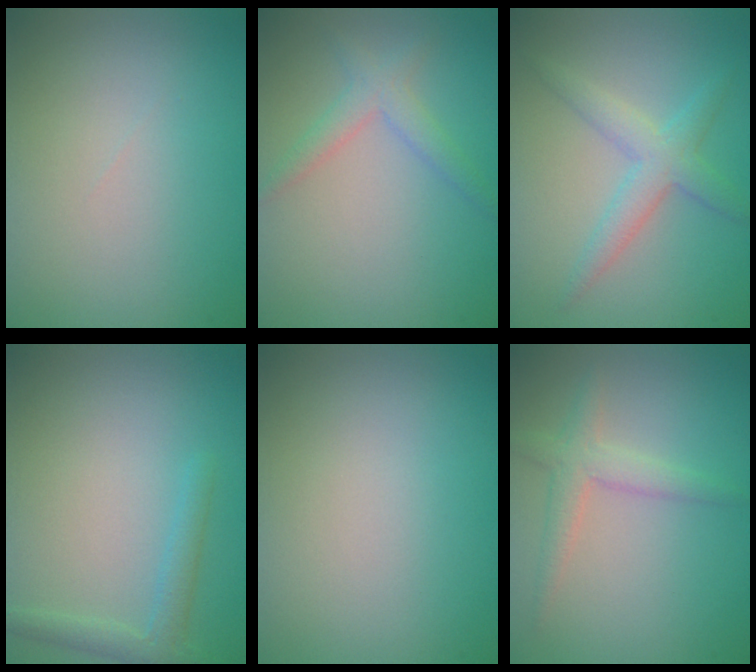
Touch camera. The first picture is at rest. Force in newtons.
{"total": 2.1, "press": 2.1, "slide": 0.1}
{"total": 2.9, "press": 2.9, "slide": 0.1}
{"total": 1.9, "press": 1.9, "slide": 0.1}
{"total": 0.0}
{"total": 2.5, "press": 2.5, "slide": 0.1}